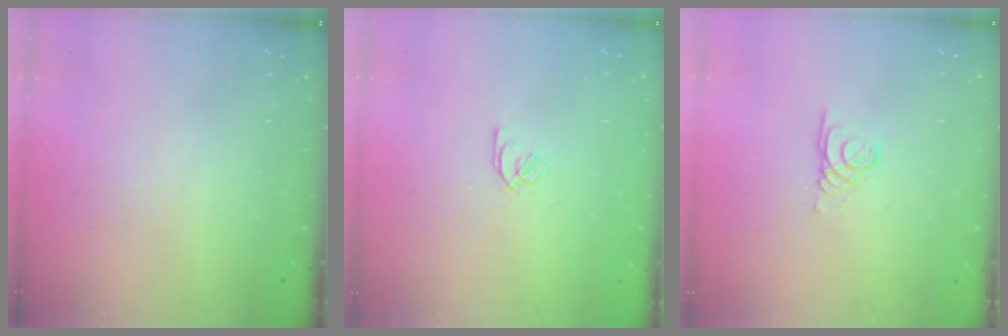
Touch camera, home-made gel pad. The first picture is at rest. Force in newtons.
{"total": 2.1, "press": 1.9, "slide": 0.8}
{"total": 1.4, "press": 1.3, "slide": 0.1}